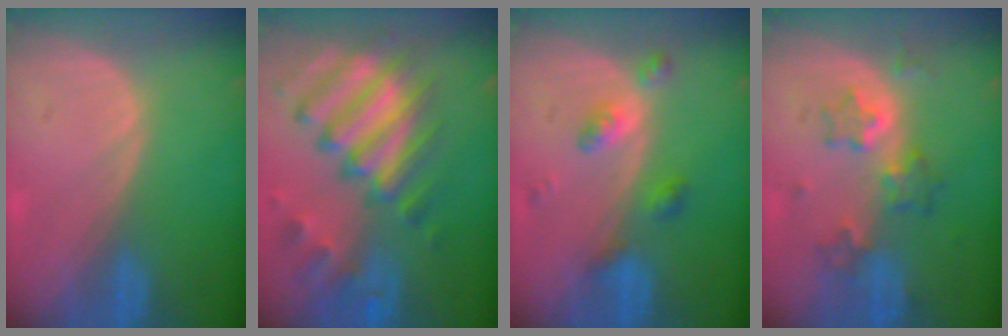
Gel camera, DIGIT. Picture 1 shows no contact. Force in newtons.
{"total": 11.8, "press": 10.2, "slide": 5.9}
{"total": 4.2, "press": 4.2, "slide": 0.2}
{"total": 6.0, "press": 5.8, "slide": 1.8}